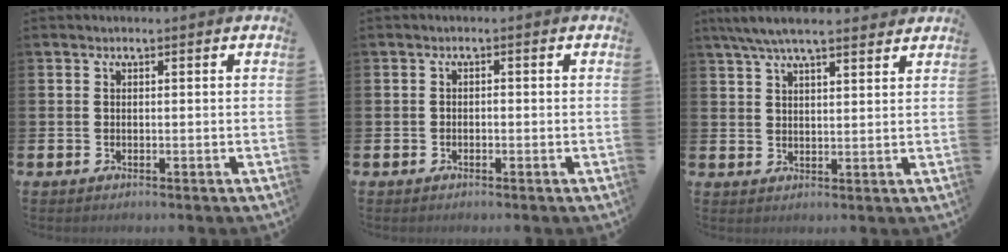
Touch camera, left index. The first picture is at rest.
{"total": 0.7, "force": [-0.5, 0.5, 0.3], "torque": [-0.011, 0.002, -0.010]}
{"total": 6.3, "force": [5.6, 1.1, 2.8], "torque": [-0.064, -0.013, 0.102]}